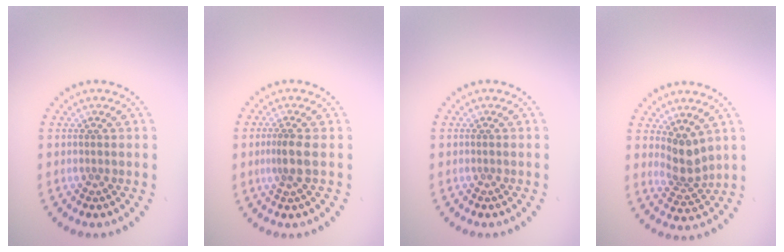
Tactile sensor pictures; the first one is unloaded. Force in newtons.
{"total": 2.0, "press": 1.6, "slide": 1.2}
{"total": 0.0}
{"total": 2.9, "press": 2.2, "slide": 1.9}